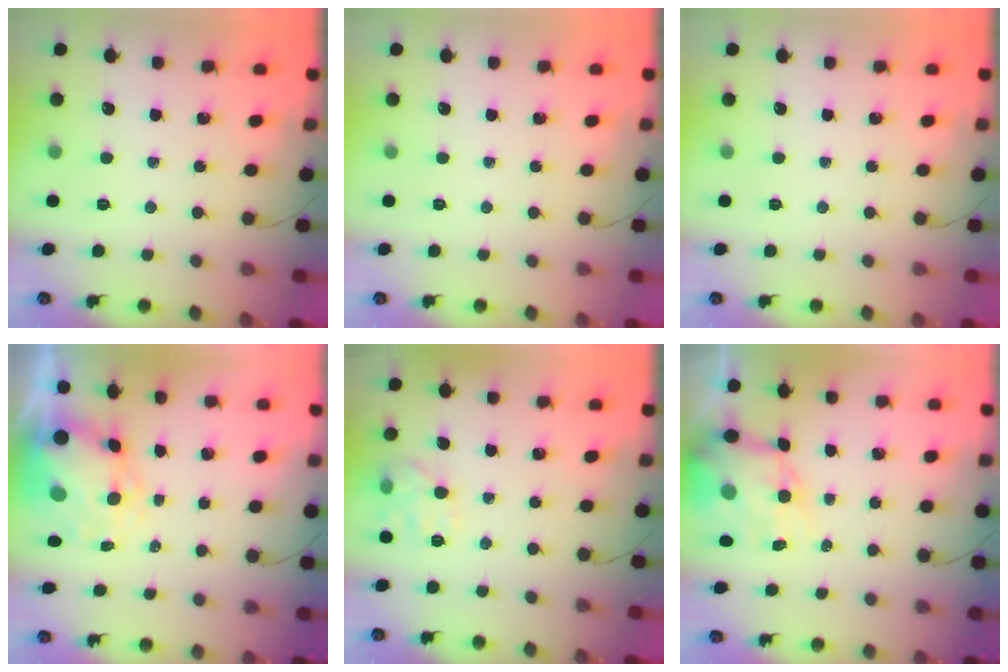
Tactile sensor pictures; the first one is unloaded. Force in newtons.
{"total": 0.0}
{"total": 0.0}
{"total": 7.2, "press": 6.9, "slide": 2.2}
{"total": 7.9, "press": 7.9, "slide": 0.5}
{"total": 9.3, "press": 8.7, "slide": 3.2}